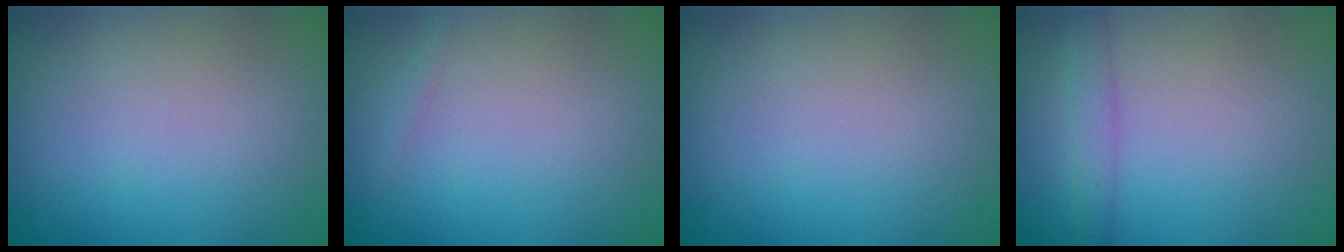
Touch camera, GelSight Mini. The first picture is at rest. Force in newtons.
{"total": 0.6, "press": 0.6, "slide": 0.0}
{"total": 0.0}
{"total": 2.0, "press": 2.0, "slide": 0.0}